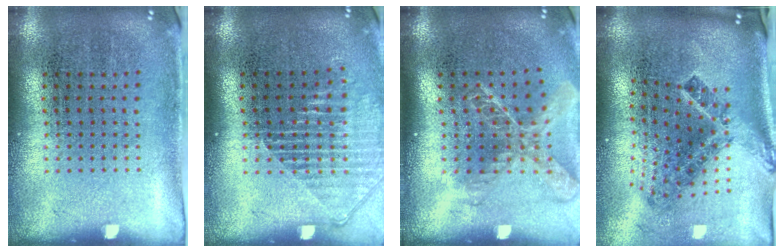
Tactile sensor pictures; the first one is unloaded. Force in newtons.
{"total": 1.3, "press": 1.2, "slide": 0.5}
{"total": 1.9, "press": 1.5, "slide": 1.3}
{"total": 2.5, "press": 1.5, "slide": 2.0}